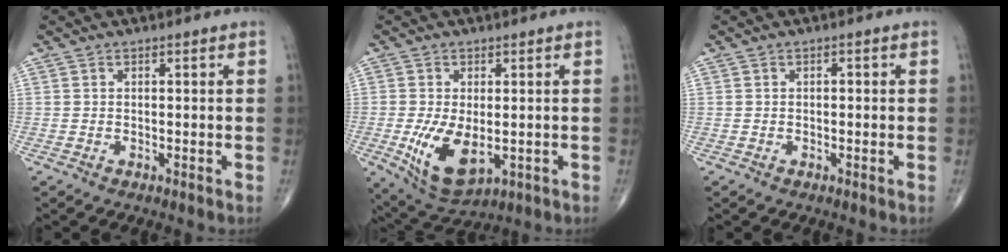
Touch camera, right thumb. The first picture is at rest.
{"total": 9.9, "force": [-1.8, 5.1, 8.3], "torque": [-0.147, -0.019, -0.015]}
{"total": 0.5, "force": [0.0, 0.3, 0.5], "torque": [-0.004, 0.001, -0.001]}